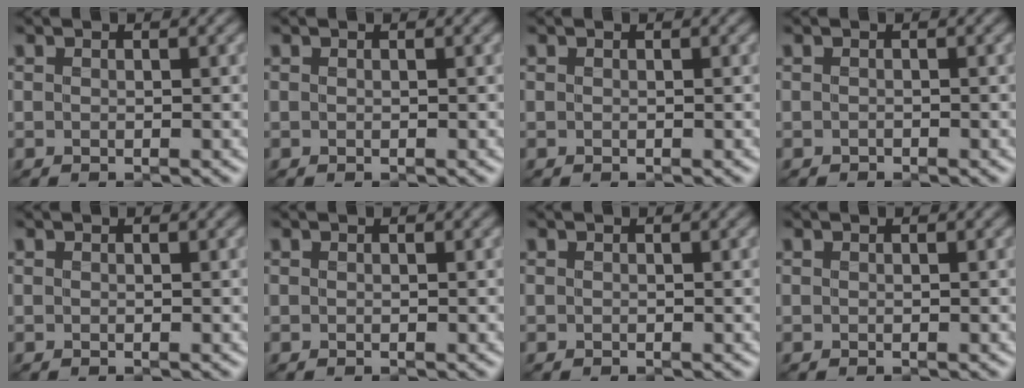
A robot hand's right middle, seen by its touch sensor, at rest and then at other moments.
{"total": 0.0}
{"total": 0.0}
{"total": 0.5, "force": [-0.5, 0.0, -0.1], "torque": [0.002, -0.005, -0.009]}
{"total": 0.0}
{"total": 0.0}
{"total": 0.0}
{"total": 0.0}